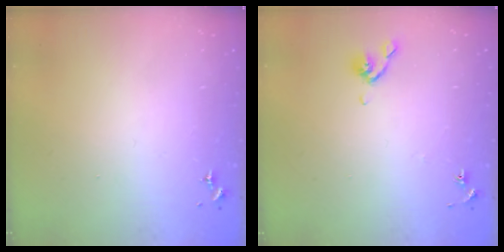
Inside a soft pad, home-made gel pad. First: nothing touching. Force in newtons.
{"total": 5.2, "press": 5.1, "slide": 1.0}